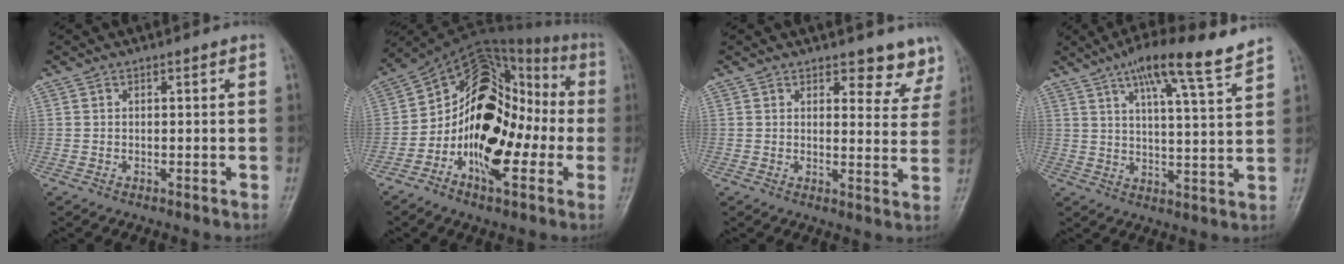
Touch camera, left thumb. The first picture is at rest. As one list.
[{"total": 19.4, "force": [-4.0, 11.9, 14.8], "torque": [-0.195, 0.052, -0.074]}, {"total": 6.1, "force": [5.2, 2.6, 1.8], "torque": [0.017, -0.039, 0.051]}, {"total": 12.3, "force": [9.0, 1.0, 8.4], "torque": [-0.125, -0.036, 0.136]}]